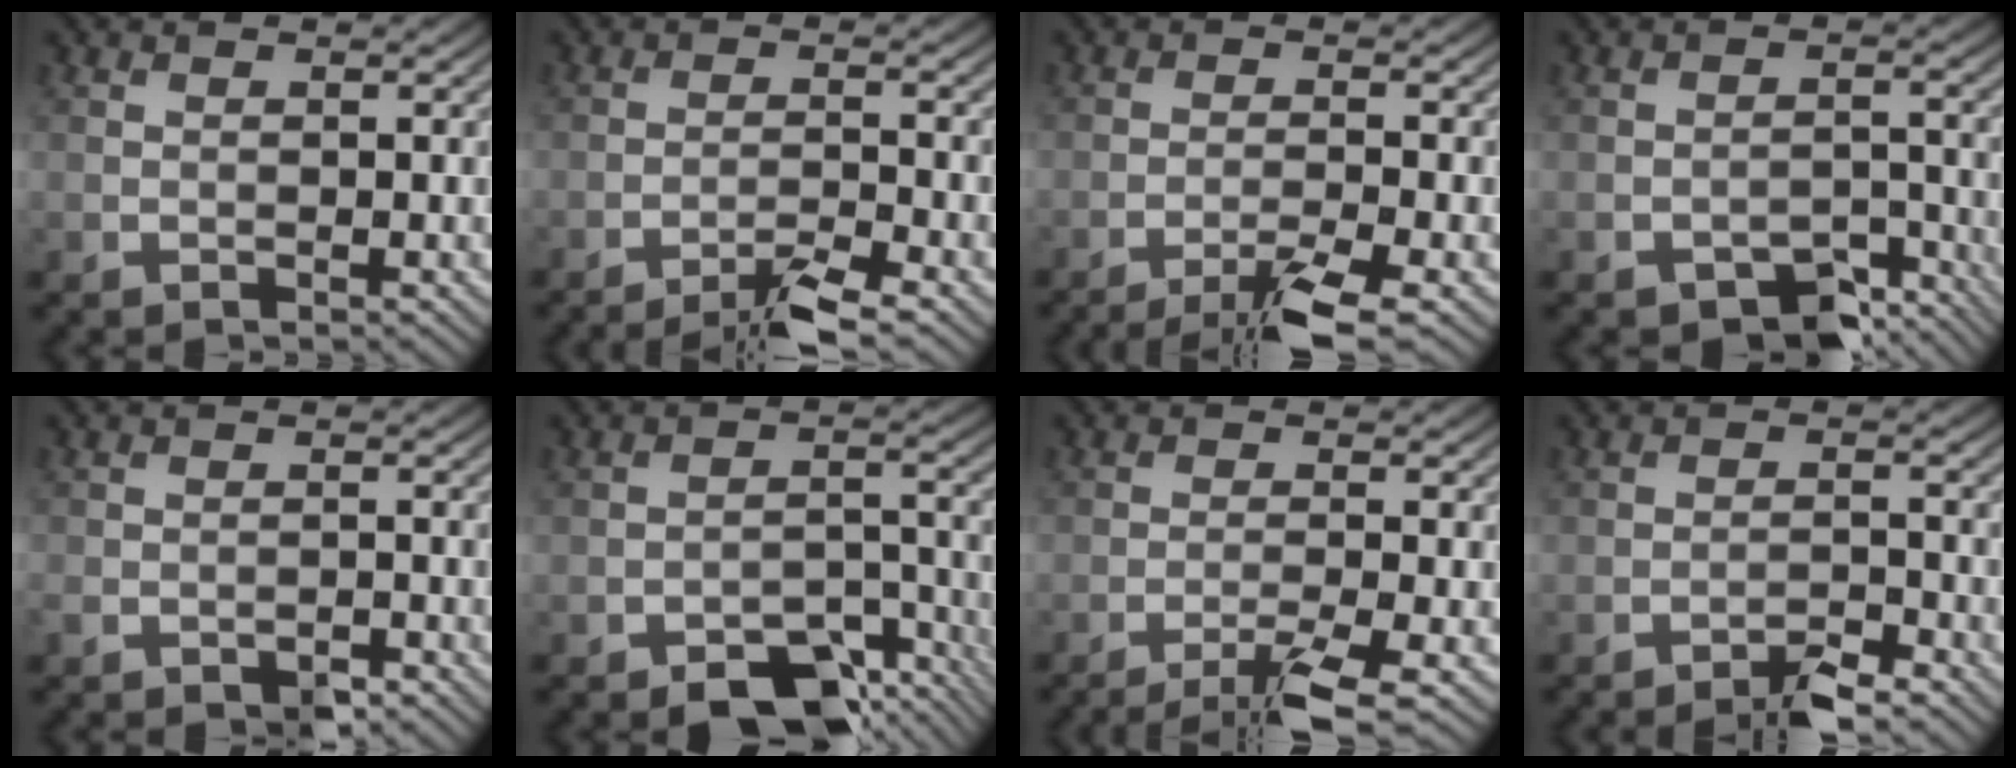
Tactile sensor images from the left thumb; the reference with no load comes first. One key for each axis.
{"total": 4.5, "fx": -3.5, "fy": 0.3, "fz": 2.8, "tx": -0.047, "ty": 0.008, "tz": -0.068}
{"total": 5.4, "fx": -3.8, "fy": 0.5, "fz": 3.8, "tx": -0.059, "ty": 0.006, "tz": -0.073}
{"total": 5.0, "fx": -3.9, "fy": 2.2, "fz": 2.4, "tx": -0.032, "ty": 0.004, "tz": -0.057}
{"total": 3.1, "fx": -2.4, "fy": 1.4, "fz": 1.3, "tx": -0.022, "ty": -0.006, "tz": -0.044}
{"total": 7.4, "fx": -5.4, "fy": 3.1, "fz": 3.9, "tx": -0.050, "ty": 0.003, "tz": -0.091}
{"total": 4.8, "fx": -3.2, "fy": 0.5, "fz": 3.5, "tx": -0.052, "ty": 0.004, "tz": -0.066}
{"total": 3.5, "fx": -2.9, "fy": 0.4, "fz": 1.9, "tx": -0.030, "ty": 0.007, "tz": -0.052}